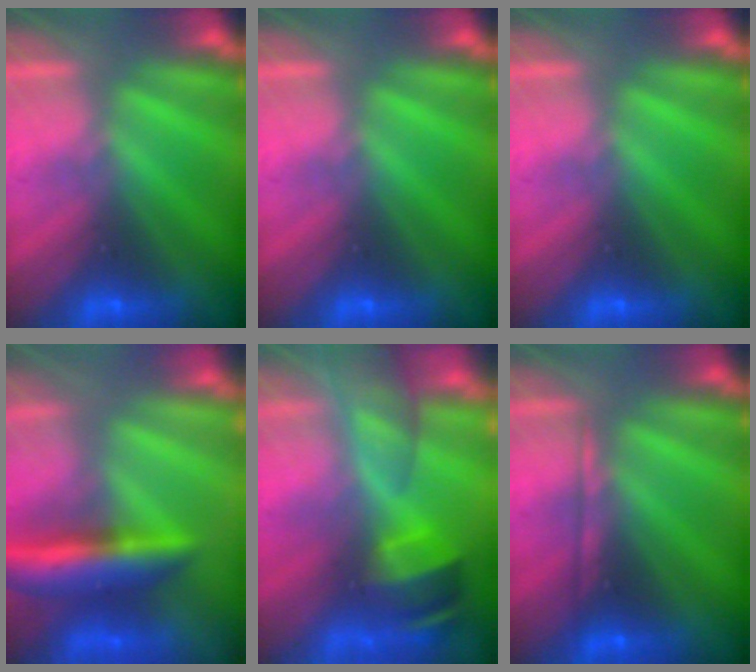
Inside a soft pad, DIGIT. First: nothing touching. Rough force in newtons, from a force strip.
{"total": 0.0}
{"total": 0.0}
{"total": 8.0}
{"total": 10.0}
{"total": 2.1}